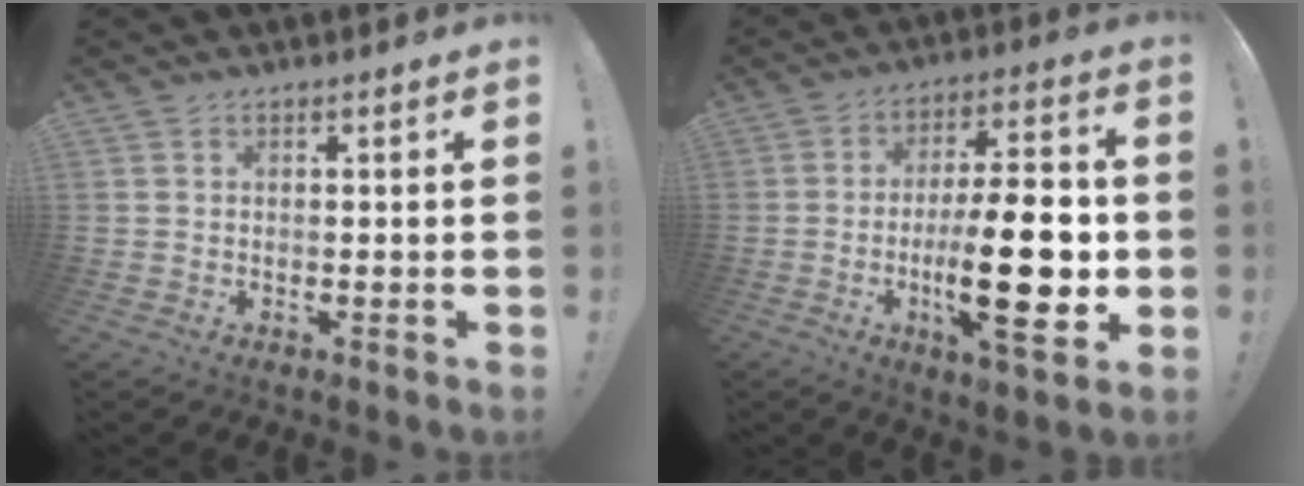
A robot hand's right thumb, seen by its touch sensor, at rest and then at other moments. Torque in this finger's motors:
{"motor_torque": [2.19, 2.81, 1.64, -1.13, 0.49]}